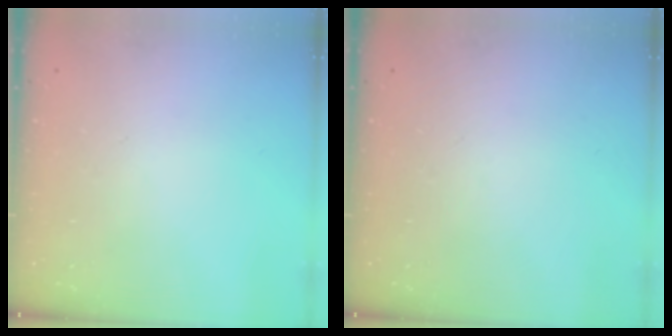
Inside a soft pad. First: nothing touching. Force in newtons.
{"total": 0.0}